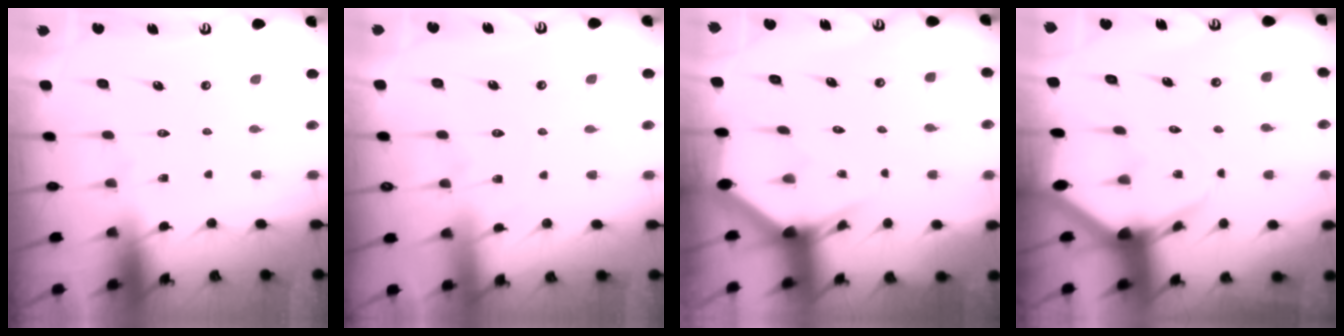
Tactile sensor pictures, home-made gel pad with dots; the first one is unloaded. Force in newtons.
{"total": 4.7, "press": 4.7, "slide": 0.5}
{"total": 3.0, "press": 3.0, "slide": 0.1}
{"total": 5.4, "press": 5.4, "slide": 0.6}